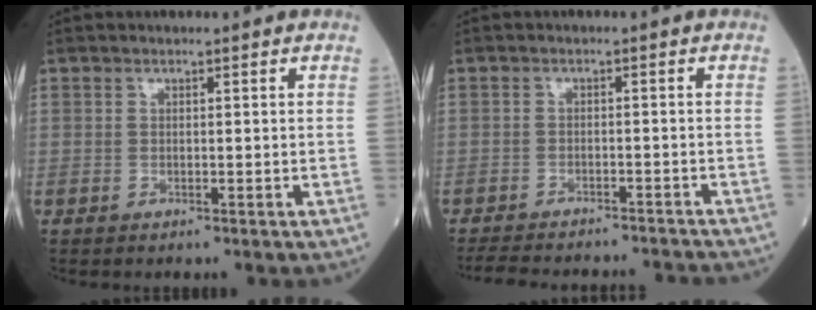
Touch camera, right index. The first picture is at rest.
{"total": 14.5, "force": [-13.4, 2.9, 4.7], "torque": [-0.100, -0.009, -0.173]}